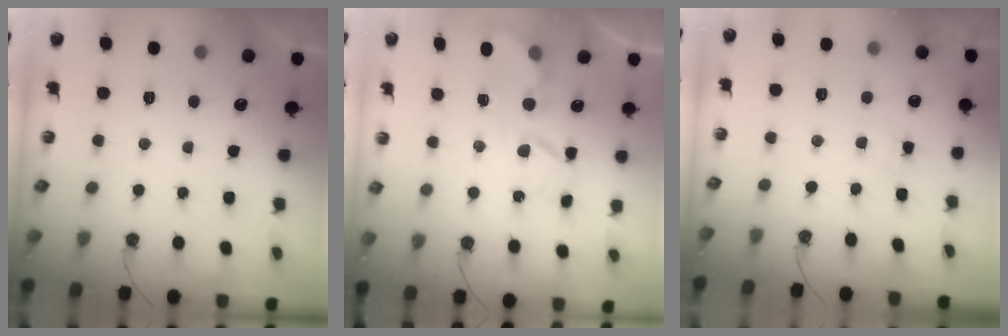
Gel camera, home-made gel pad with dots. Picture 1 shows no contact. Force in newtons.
{"total": 5.9, "press": 5.9, "slide": 0.3}
{"total": 3.3, "press": 3.2, "slide": 0.5}